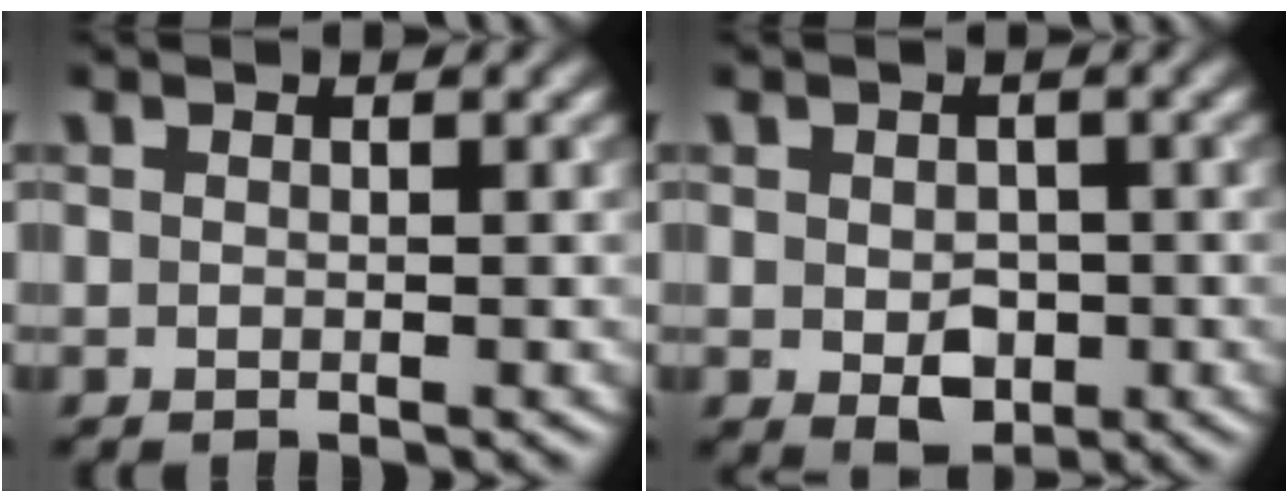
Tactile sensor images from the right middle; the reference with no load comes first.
{"total": 3.1, "force": [-0.6, 2.2, 2.1], "torque": [-0.032, -0.008, -0.006]}